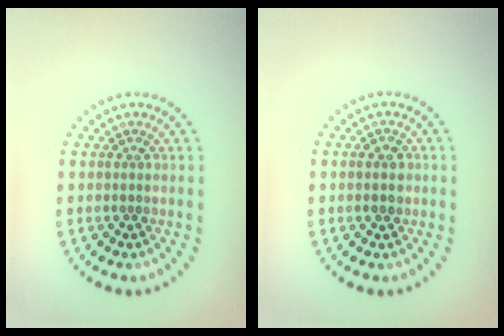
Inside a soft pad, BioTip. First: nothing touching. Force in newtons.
{"total": 1.5, "press": 1.4, "slide": 0.1}